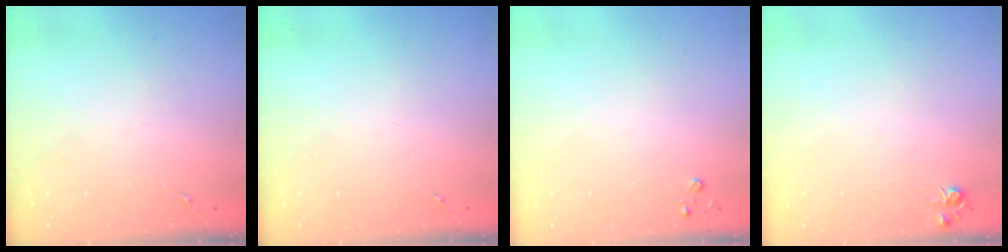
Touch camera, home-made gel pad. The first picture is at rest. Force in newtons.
{"total": 0.0}
{"total": 2.6, "press": 2.6, "slide": 0.3}
{"total": 4.3, "press": 4.3, "slide": 0.5}